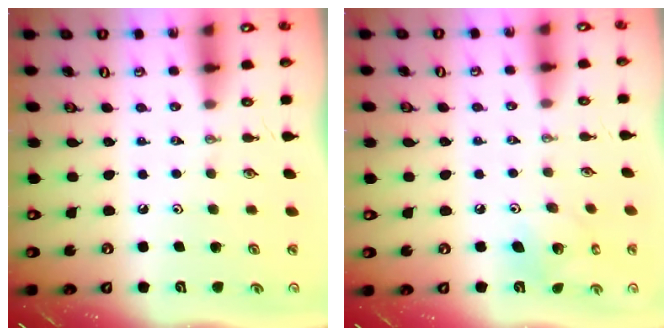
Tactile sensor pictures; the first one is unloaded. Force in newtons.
{"total": 6.9, "press": 6.9, "slide": 0.5}